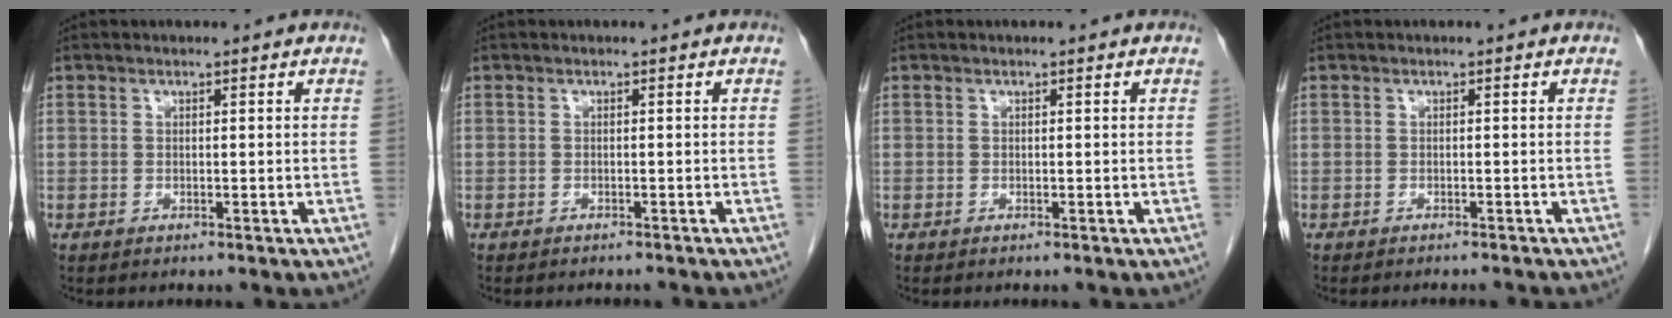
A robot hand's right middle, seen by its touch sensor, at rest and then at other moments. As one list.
[{"total": 3.7, "force": [-3.4, 0.9, 1.1], "torque": [-0.010, -0.003, -0.039]}, {"total": 0.0}, {"total": 3.6, "force": [-3.5, 0.2, 0.9], "torque": [-0.007, -0.011, -0.040]}]